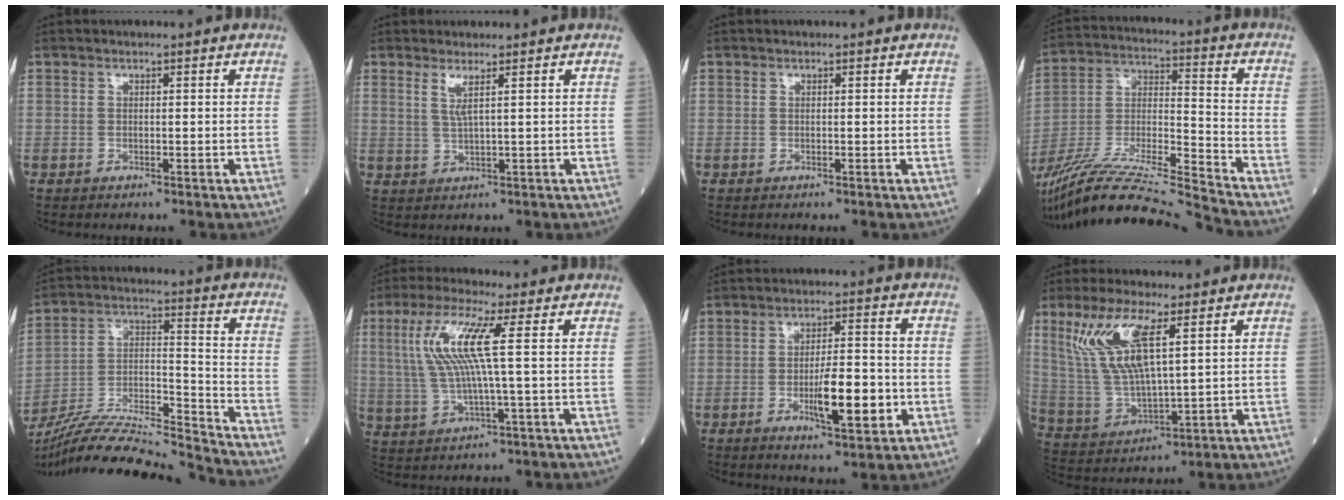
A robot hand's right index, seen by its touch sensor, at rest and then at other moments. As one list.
[{"total": 2.3, "force": [1.2, -0.3, 1.9], "torque": [-0.045, -0.006, 0.028]}, {"total": 0.0}, {"total": 21.8, "force": [-20.0, -1.9, 8.5], "torque": [-0.191, -0.028, -0.352]}, {"total": 20.2, "force": [-19.1, -1.0, 6.5], "torque": [-0.136, 0.001, -0.328]}, {"total": 9.3, "force": [2.1, -0.1, 9.1], "torque": [-0.203, 0.012, 0.044]}, {"total": 8.7, "force": [-2.4, 1.7, 8.1], "torque": [-0.135, -0.005, -0.035]}, {"total": 11.9, "force": [5.2, 2.6, 10.4], "torque": [-0.240, 0.003, 0.112]}]